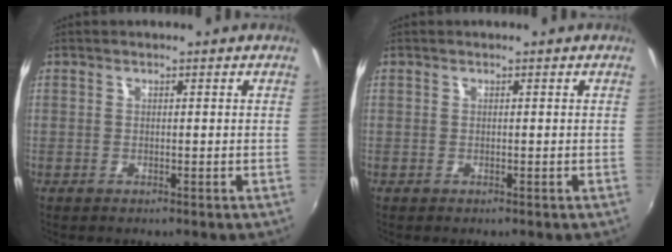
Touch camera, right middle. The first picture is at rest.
{"total": 0.0}